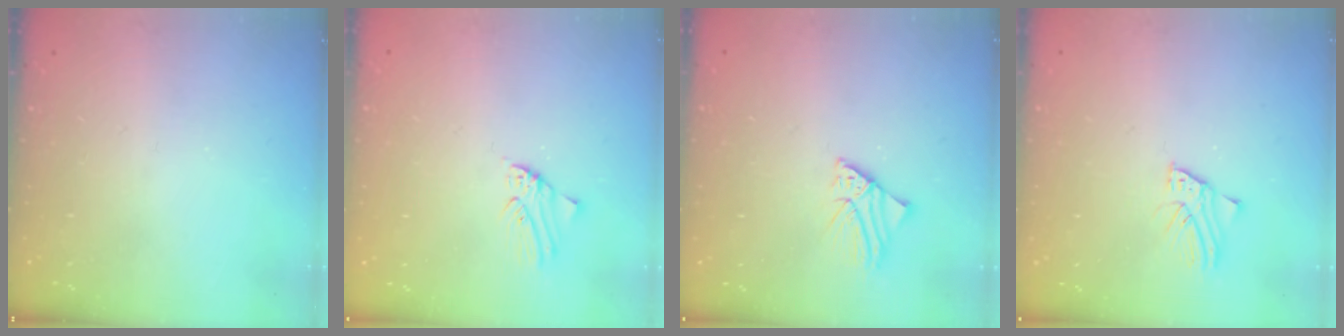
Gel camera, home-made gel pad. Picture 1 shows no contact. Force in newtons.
{"total": 0.5, "press": 0.5, "slide": 0.1}
{"total": 2.3, "press": 2.3, "slide": 0.4}
{"total": 3.8, "press": 3.8, "slide": 0.2}